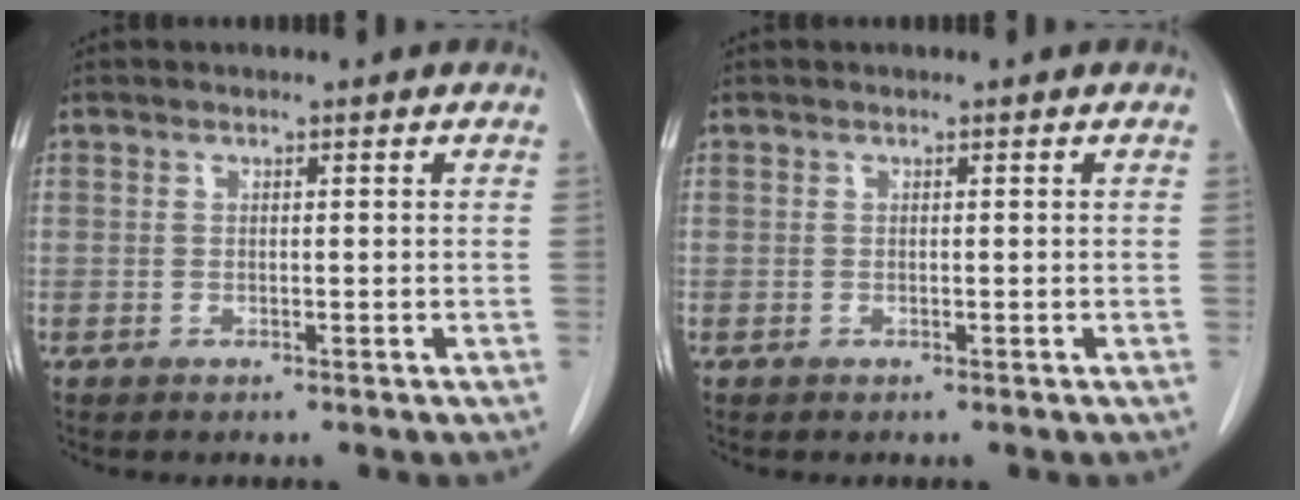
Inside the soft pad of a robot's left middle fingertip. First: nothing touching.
{"total": 0.0}